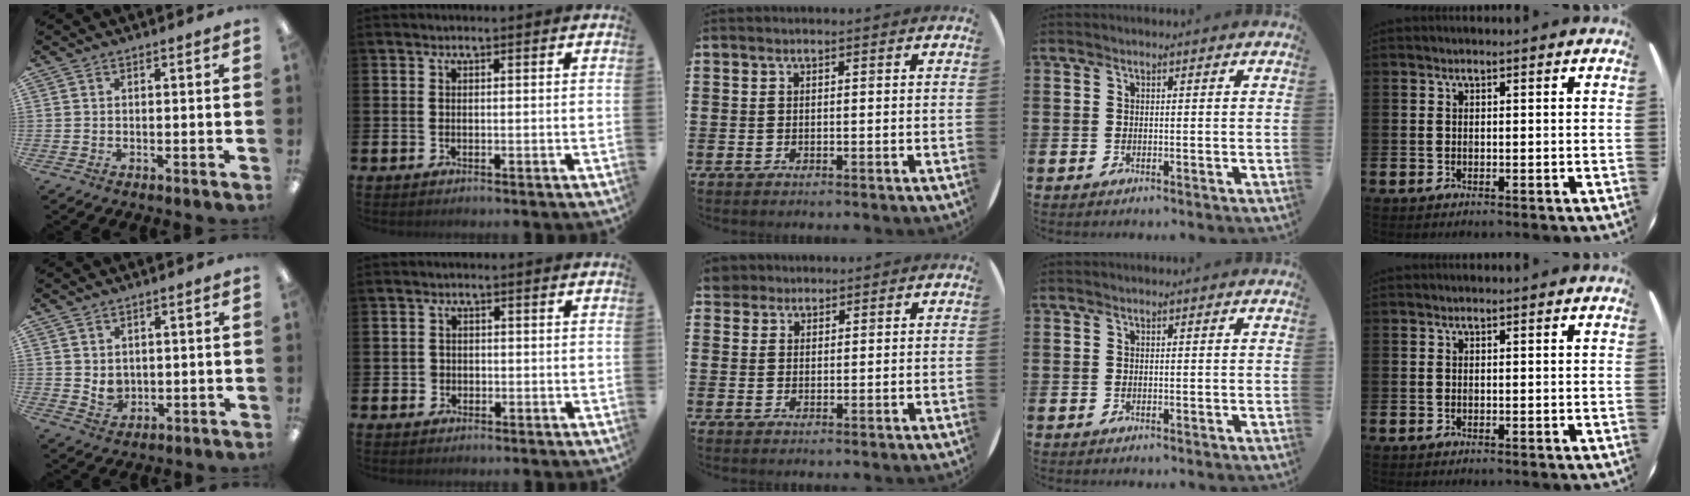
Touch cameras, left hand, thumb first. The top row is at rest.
{"thumb": {"total": 3.3, "force": [1.5, 2.6, 1.3], "torque": [-0.020, -0.006, 0.029]}, "index": {"total": 1.4, "force": [-0.5, 1.3, 0.1], "torque": [-0.003, 0.005, -0.014]}, "middle": {"total": 2.4, "force": [2.1, 1.1, 0.1], "torque": [0.000, 0.002, 0.041]}}